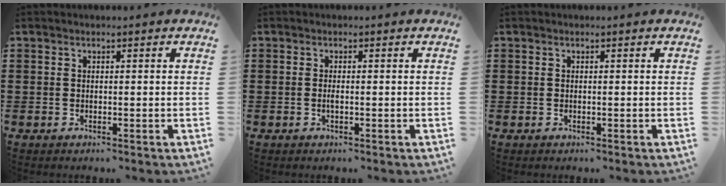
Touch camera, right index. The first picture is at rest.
{"total": 0.7, "force": [-0.2, 0.2, 0.7], "torque": [-0.013, -0.001, -0.003]}
{"total": 0.0}